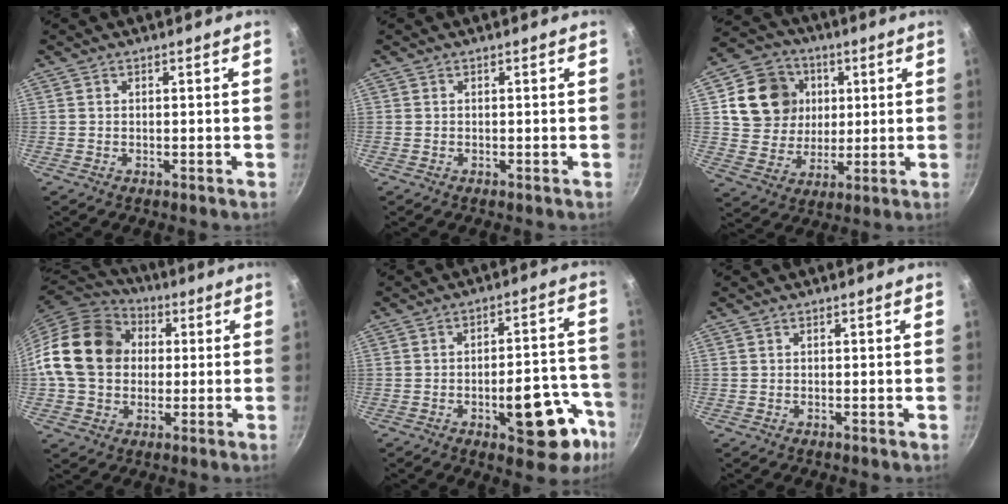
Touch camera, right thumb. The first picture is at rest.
{"total": 0.0}
{"total": 14.6, "force": [3.6, 12.8, 6.0], "torque": [-0.080, -0.002, 0.065]}
{"total": 18.4, "force": [2.1, 14.8, 10.6], "torque": [-0.170, 0.028, 0.027]}
{"total": 15.7, "force": [-6.8, 7.0, 12.2], "torque": [-0.100, 0.046, -0.085]}
{"total": 0.0}